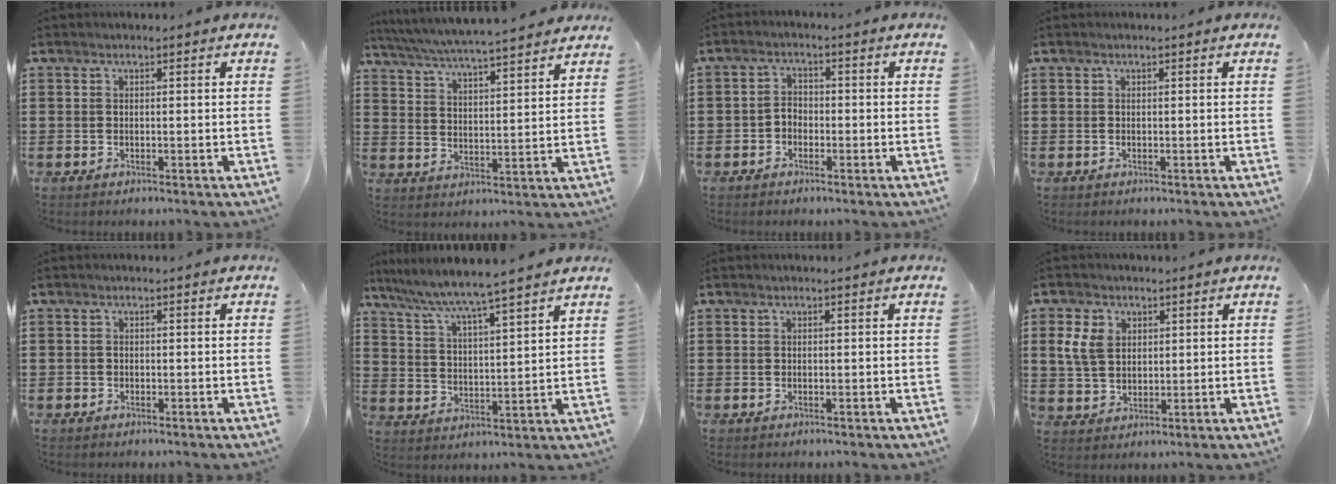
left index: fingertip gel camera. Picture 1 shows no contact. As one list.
[{"total": 4.8, "force": [4.6, -0.4, 1.4], "torque": [-0.049, -0.033, 0.076]}, {"total": 2.0, "force": [-1.2, 1.4, 0.9], "torque": [-0.021, 0.006, -0.026]}, {"total": 0.0}, {"total": 0.5, "force": [-0.4, 0.4, 0.1], "torque": [-0.002, 0.002, -0.010]}, {"total": 5.4, "force": [4.8, -0.9, 2.2], "torque": [-0.067, -0.037, 0.076]}, {"total": 0.0}, {"total": 5.0, "force": [1.9, 3.9, 2.6], "torque": [-0.073, 0.011, 0.031]}]